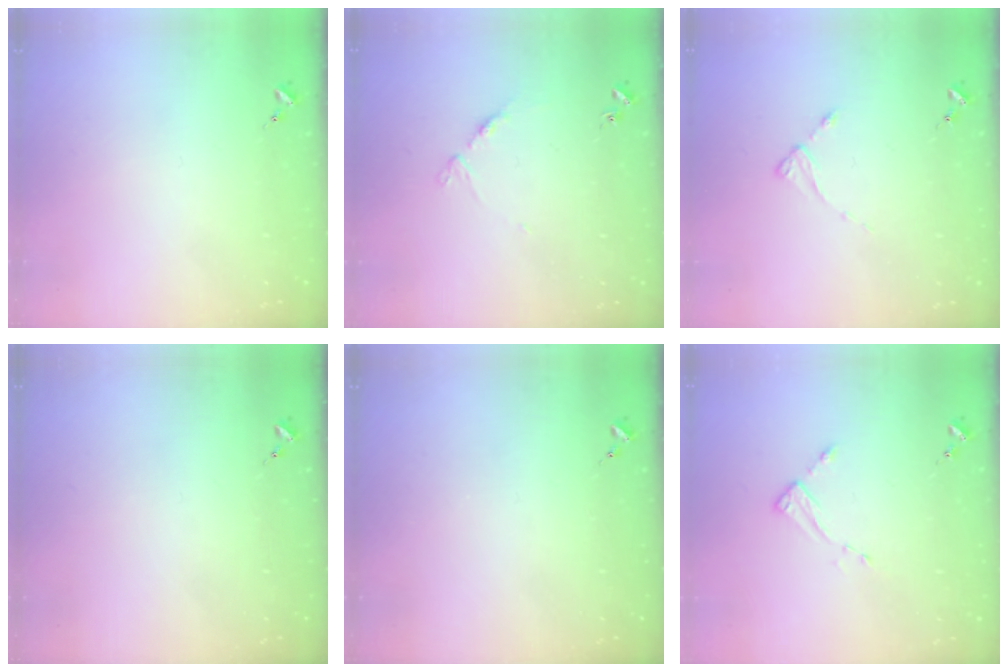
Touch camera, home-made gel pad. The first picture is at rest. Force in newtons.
{"total": 5.5, "press": 5.5, "slide": 0.4}
{"total": 2.5, "press": 2.5, "slide": 0.3}
{"total": 0.0}
{"total": 0.0}
{"total": 2.7, "press": 2.7, "slide": 0.4}